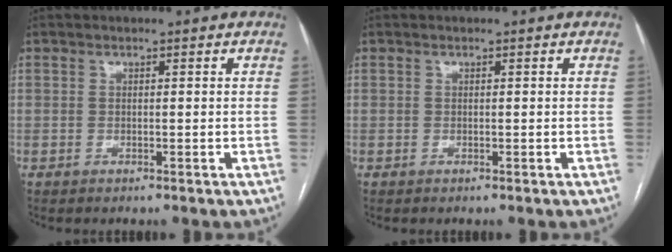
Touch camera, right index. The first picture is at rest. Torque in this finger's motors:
{"motor_torque": [0.00, 0.00, 0.00, 0.00]}